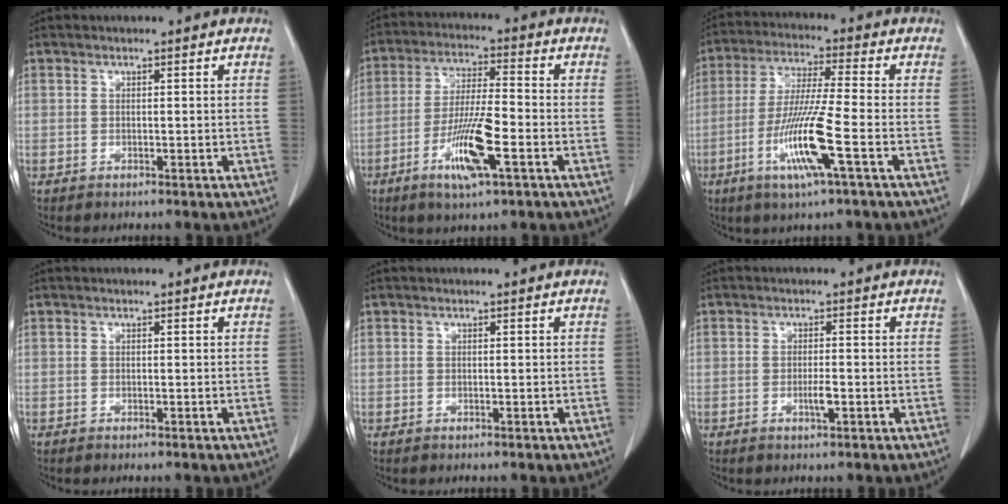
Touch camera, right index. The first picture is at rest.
{"total": 10.6, "force": [-4.3, 1.2, 9.6], "torque": [-0.183, -0.012, -0.079]}
{"total": 11.7, "force": [-4.3, -0.4, 10.9], "torque": [-0.218, -0.019, -0.085]}
{"total": 0.0}
{"total": 0.0}
{"total": 2.0, "force": [-0.7, 0.2, 1.8], "torque": [-0.034, -0.001, -0.011]}